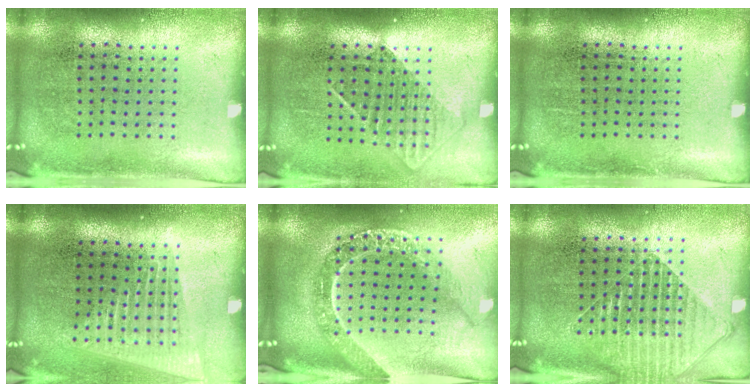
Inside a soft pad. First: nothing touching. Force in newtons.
{"total": 1.4, "press": 1.1, "slide": 0.9}
{"total": 0.0}
{"total": 1.7, "press": 1.5, "slide": 0.8}
{"total": 2.4, "press": 2.0, "slide": 1.3}
{"total": 1.6, "press": 1.4, "slide": 0.8}